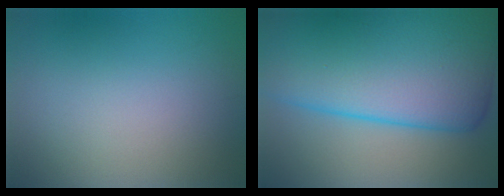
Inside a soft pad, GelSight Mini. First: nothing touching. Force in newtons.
{"total": 15.3, "press": 15.3, "slide": 0.5}